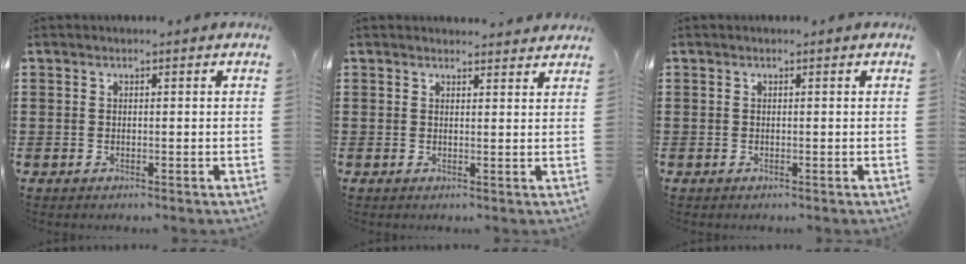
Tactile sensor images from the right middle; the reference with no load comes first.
{"total": 1.7, "force": [1.7, 0.2, 0.1], "torque": [0.001, 0.000, 0.031]}
{"total": 0.0}